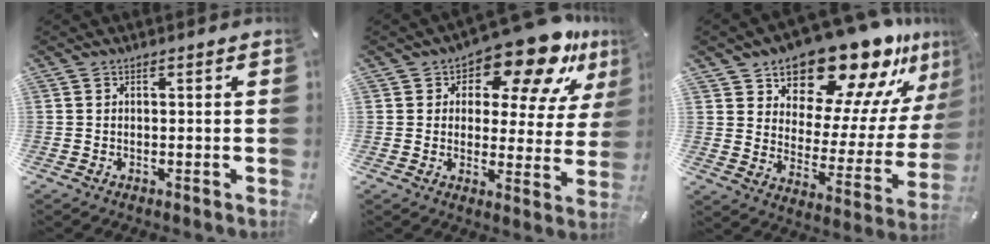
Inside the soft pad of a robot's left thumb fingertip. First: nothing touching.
{"total": 15.5, "force": [11.0, 6.5, 8.7], "torque": [-0.128, -0.079, 0.184]}
{"total": 19.6, "force": [16.0, 8.5, 7.4], "torque": [-0.099, -0.134, 0.268]}